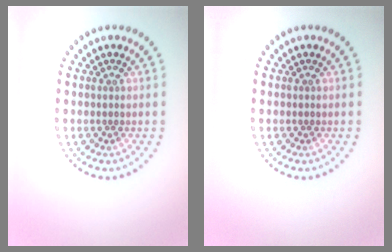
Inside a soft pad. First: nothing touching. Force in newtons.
{"total": 0.0}